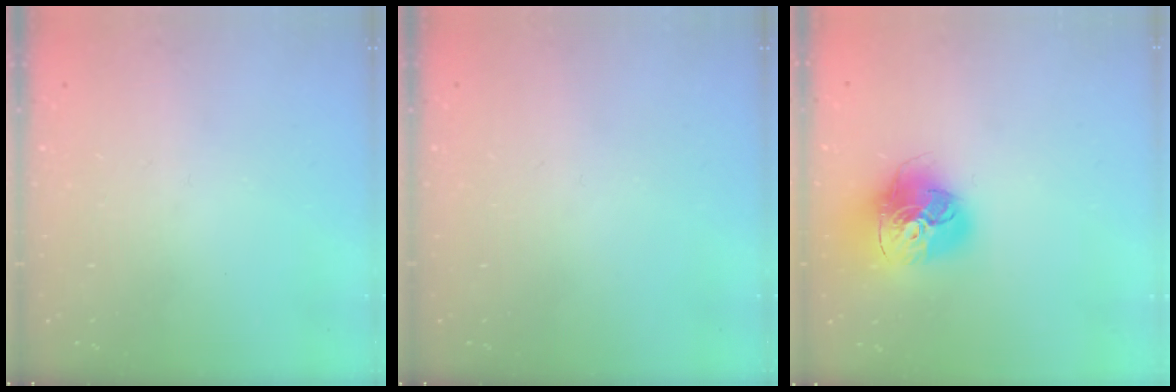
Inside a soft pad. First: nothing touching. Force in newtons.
{"total": 0.0}
{"total": 17.5, "press": 17.4, "slide": 1.9}